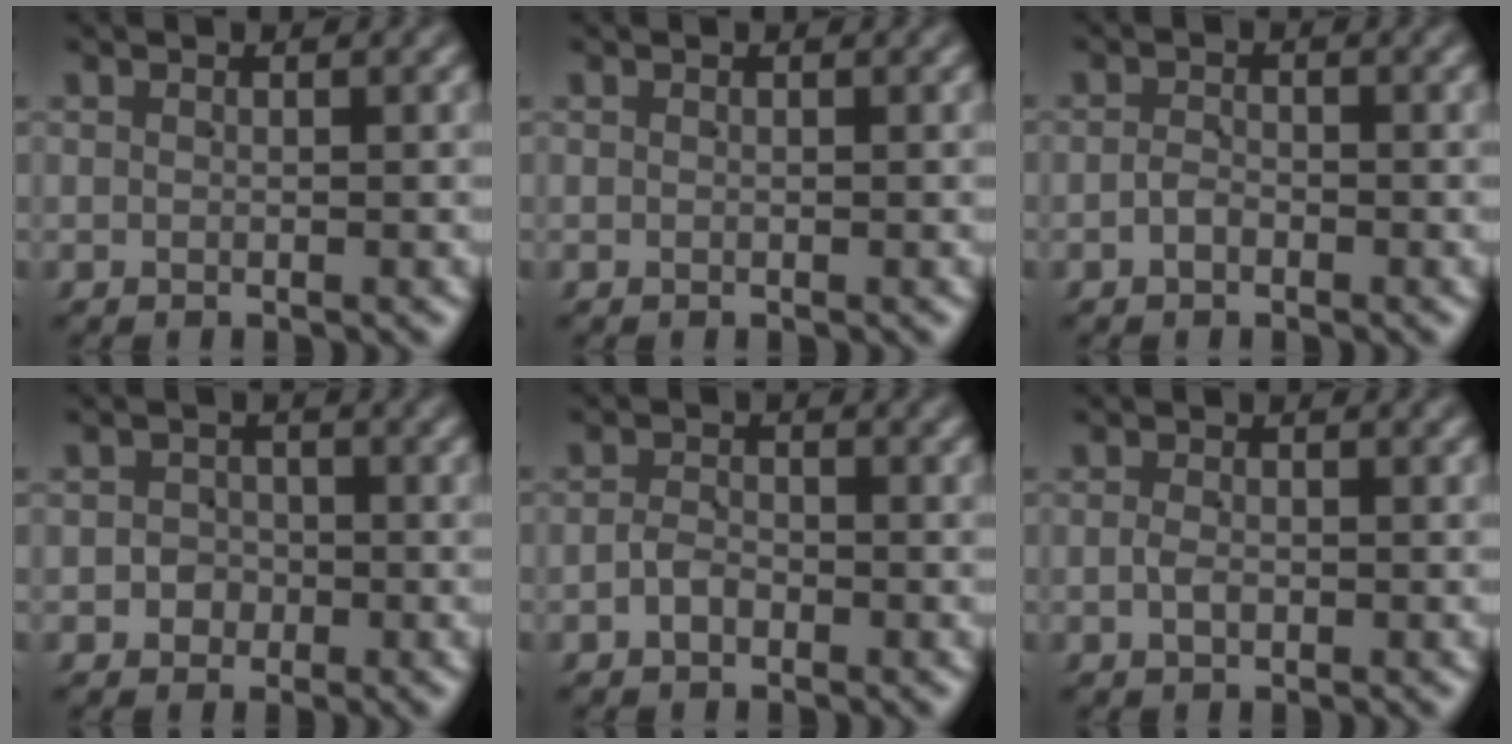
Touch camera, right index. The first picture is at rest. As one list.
[{"total": 0.0}, {"total": 1.2, "force": [-1.1, 0.5, 0.1], "torque": [-0.001, 0.003, -0.022]}, {"total": 2.7, "force": [-1.1, 2.5, 0.3], "torque": [0.001, -0.007, -0.013]}, {"total": 1.6, "force": [-1.3, 0.9, 0.3], "torque": [-0.004, 0.004, -0.025]}, {"total": 1.1, "force": [-0.5, 0.7, 0.7], "torque": [-0.015, 0.001, -0.008]}]